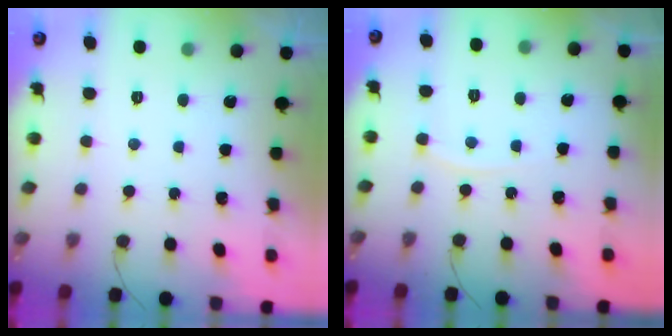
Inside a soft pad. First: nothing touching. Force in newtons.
{"total": 4.1, "press": 4.1, "slide": 0.6}